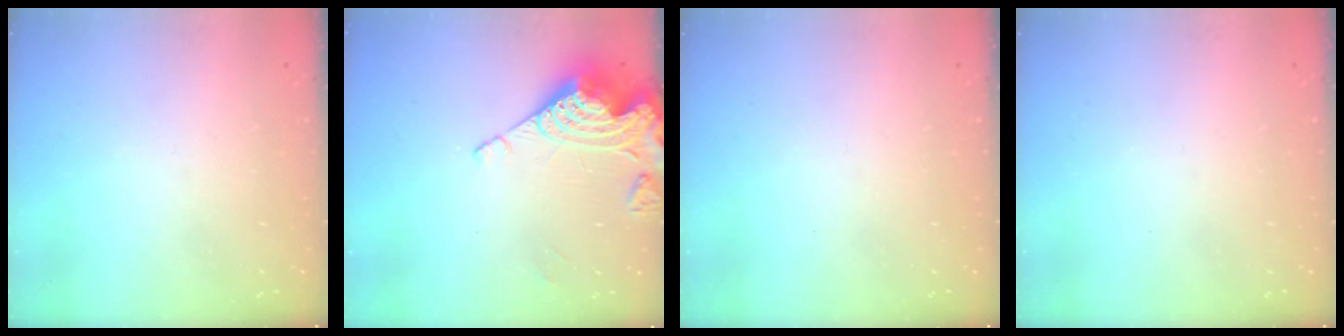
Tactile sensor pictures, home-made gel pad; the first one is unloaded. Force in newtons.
{"total": 13.0, "press": 12.9, "slide": 1.4}
{"total": 0.0}
{"total": 0.0}